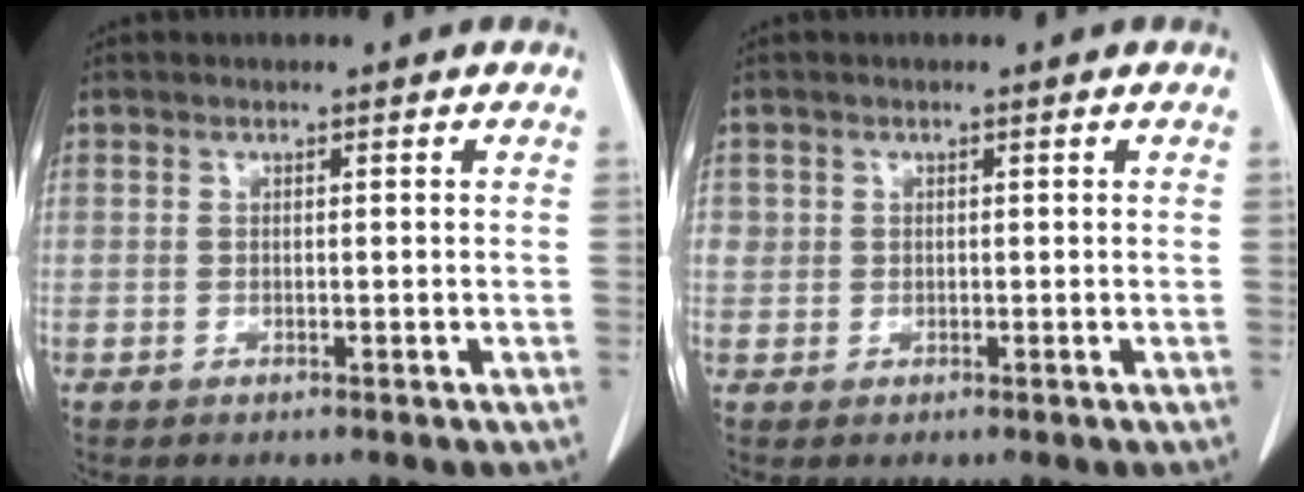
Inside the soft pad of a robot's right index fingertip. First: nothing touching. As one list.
[{"total": 1.8, "force": [0.6, 1.7, 0.3], "torque": [0.009, 0.006, 0.007]}]